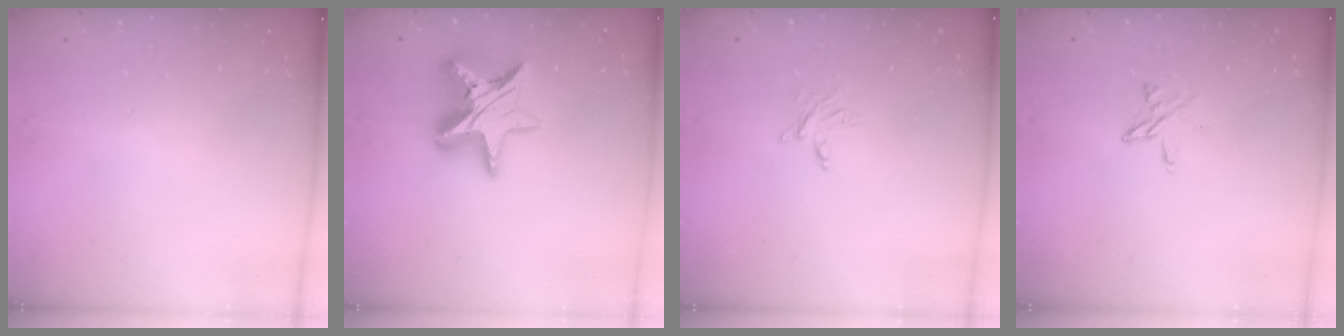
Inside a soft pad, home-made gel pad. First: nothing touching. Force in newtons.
{"total": 14.4, "press": 14.3, "slide": 1.1}
{"total": 2.4, "press": 2.4, "slide": 0.3}
{"total": 3.9, "press": 3.9, "slide": 0.3}